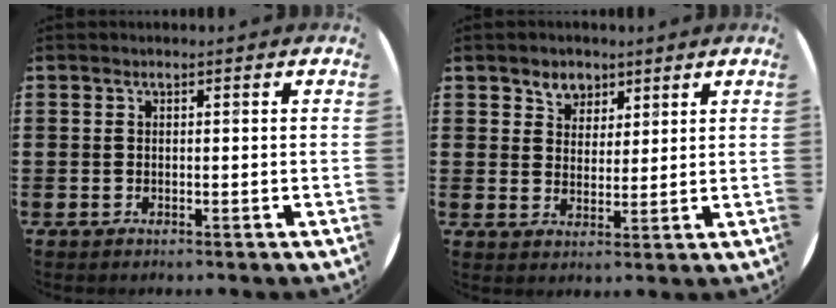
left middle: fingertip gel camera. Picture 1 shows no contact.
{"total": 3.4, "force": [2.6, 2.1, 0.1], "torque": [-0.010, 0.004, 0.050]}